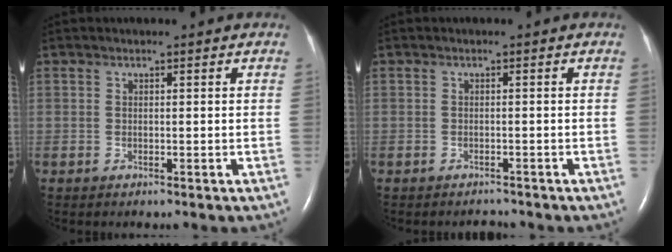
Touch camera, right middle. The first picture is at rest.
{"total": 1.1, "force": [-1.1, 0.2, 0.0], "torque": [-0.003, -0.004, -0.014]}